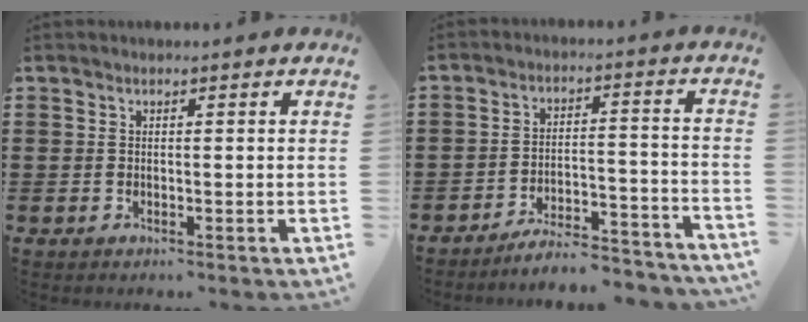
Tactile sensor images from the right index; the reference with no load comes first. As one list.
[{"total": 5.9, "force": [-5.7, 0.0, 1.7], "torque": [-0.024, 0.005, -0.110]}]